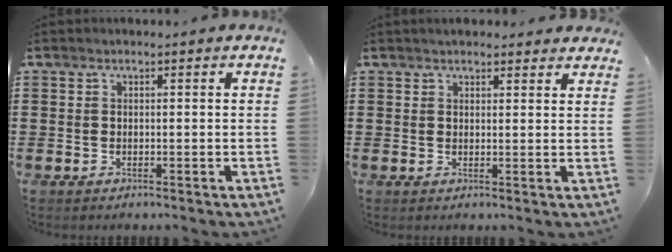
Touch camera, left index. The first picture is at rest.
{"total": 2.0, "force": [1.9, 0.4, 0.4], "torque": [-0.010, 0.004, 0.037]}